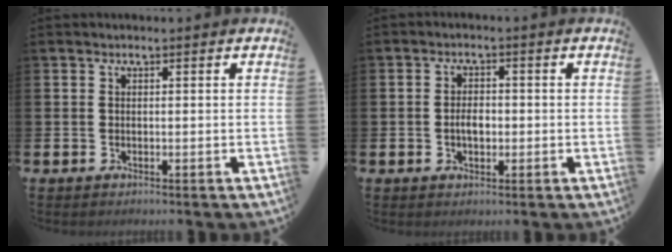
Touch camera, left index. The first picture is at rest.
{"total": 2.8, "force": [-0.4, 1.7, 2.2], "torque": [-0.023, -0.003, -0.013]}